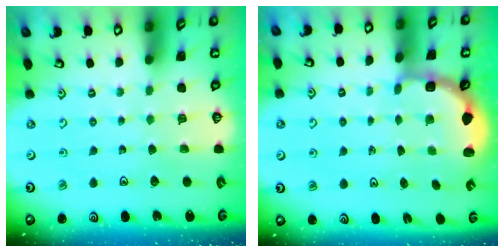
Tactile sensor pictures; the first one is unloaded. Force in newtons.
{"total": 2.9, "press": 2.5, "slide": 1.4}